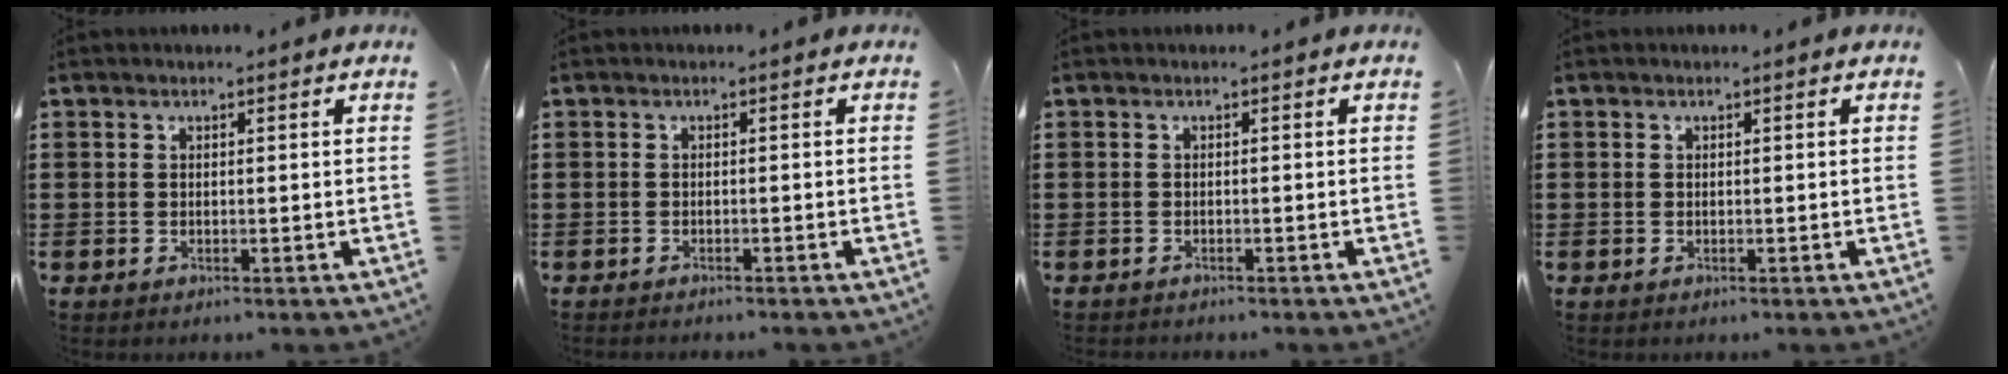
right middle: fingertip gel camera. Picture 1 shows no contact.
{"total": 0.8, "force": [-0.8, 0.1, 0.0], "torque": [-0.001, 0.002, -0.017]}
{"total": 0.7, "force": [-0.7, 0.1, -0.1], "torque": [0.000, 0.002, -0.015]}
{"total": 0.7, "force": [-0.2, 0.6, 0.0], "torque": [0.000, 0.006, -0.005]}